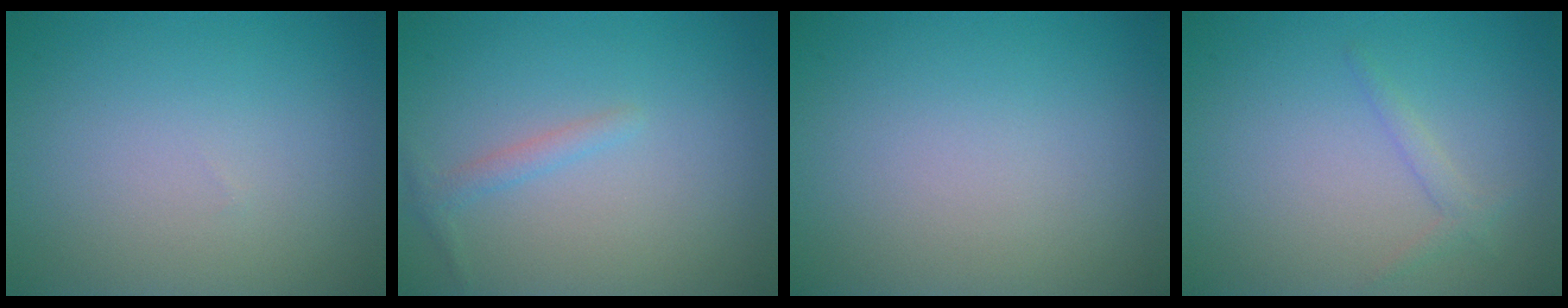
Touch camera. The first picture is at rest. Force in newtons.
{"total": 1.2, "press": 1.2, "slide": 0.0}
{"total": 0.0}
{"total": 1.1, "press": 1.1, "slide": 0.1}